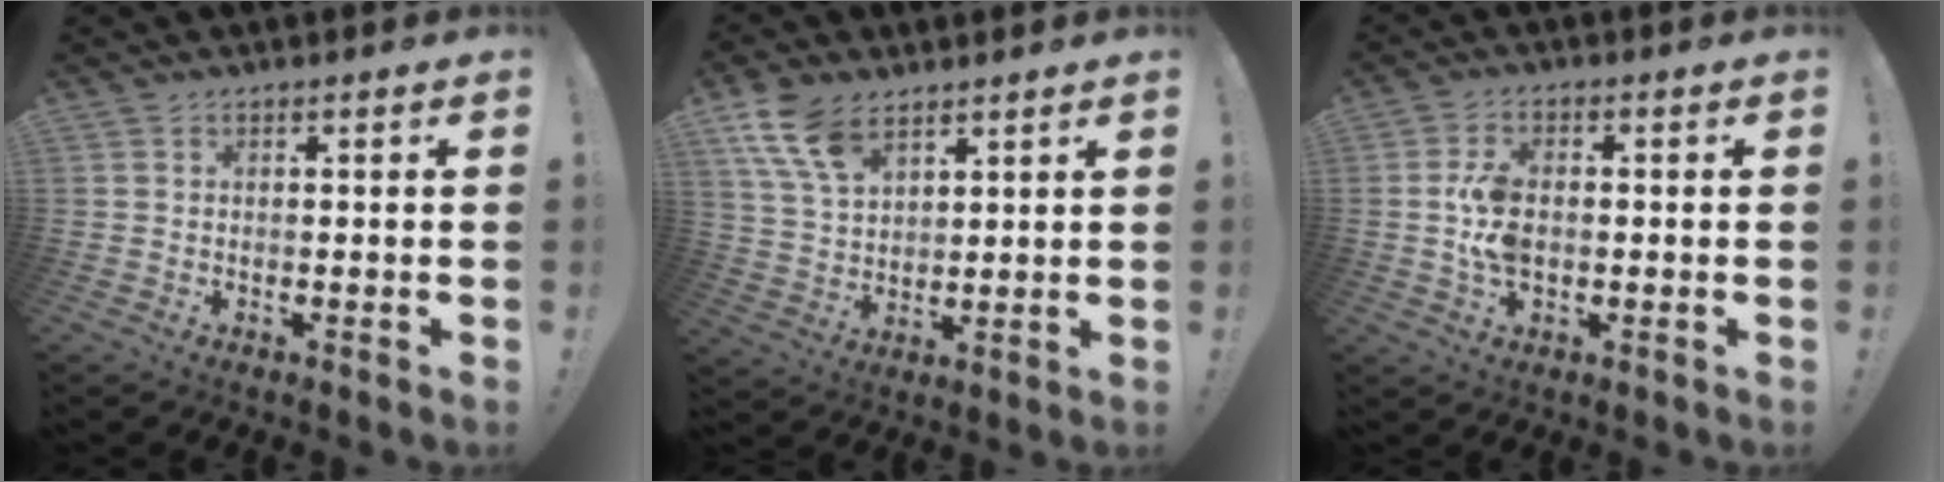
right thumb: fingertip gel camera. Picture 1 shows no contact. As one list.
[{"total": 12.1, "force": [7.4, 7.1, 6.5], "torque": [-0.124, -0.025, 0.146]}, {"total": 7.9, "force": [-0.4, 4.7, 6.3], "torque": [-0.121, 0.001, -0.009]}]